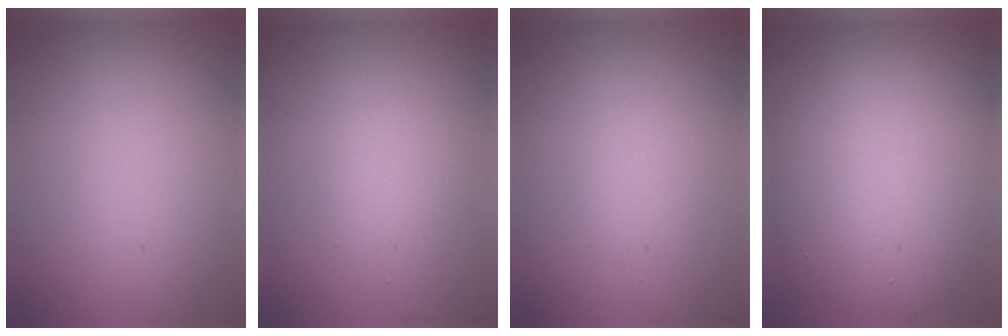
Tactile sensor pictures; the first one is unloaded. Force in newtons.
{"total": 1.7, "press": 1.7, "slide": 0.2}
{"total": 1.4, "press": 1.3, "slide": 0.1}
{"total": 10.1, "press": 10.1, "slide": 0.6}